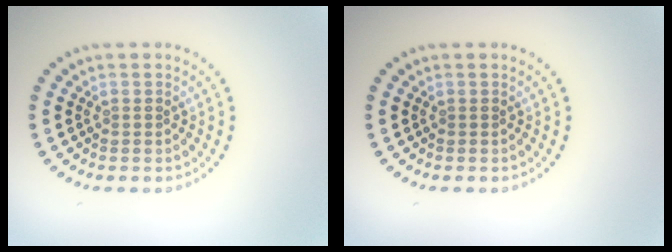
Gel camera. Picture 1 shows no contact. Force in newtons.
{"total": 0.0}